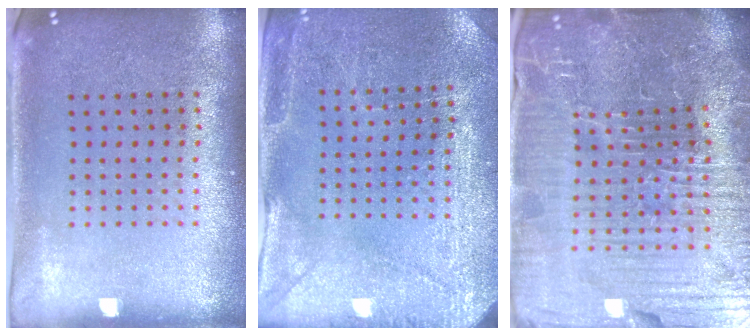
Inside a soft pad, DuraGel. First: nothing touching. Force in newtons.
{"total": 2.9, "press": 2.8, "slide": 0.7}
{"total": 7.3, "press": 6.6, "slide": 3.3}